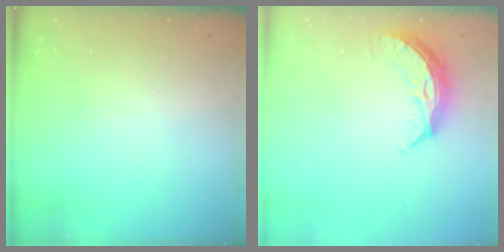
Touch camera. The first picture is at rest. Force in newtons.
{"total": 9.3, "press": 9.3, "slide": 0.0}